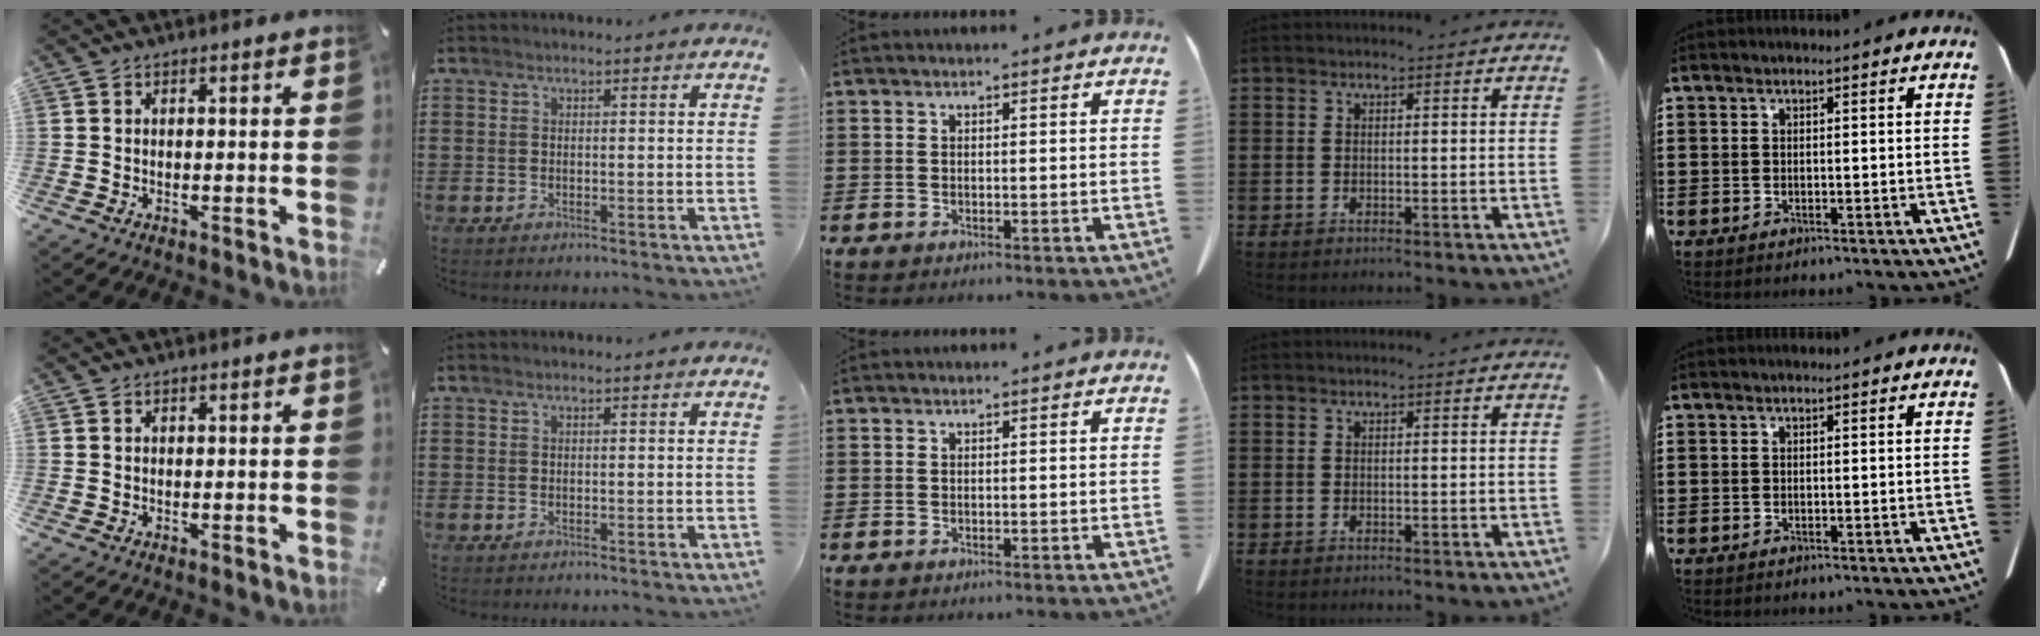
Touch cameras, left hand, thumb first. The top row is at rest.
{}